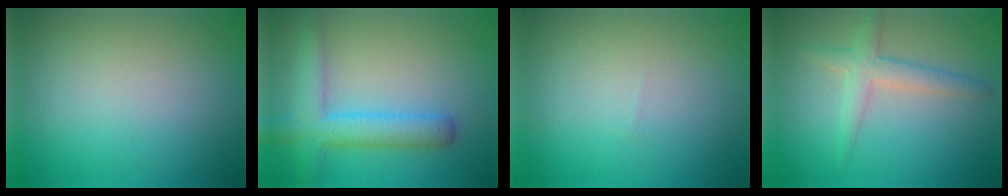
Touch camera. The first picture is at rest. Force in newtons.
{"total": 5.0, "press": 5.0, "slide": 0.2}
{"total": 0.0}
{"total": 1.9, "press": 1.8, "slide": 0.3}